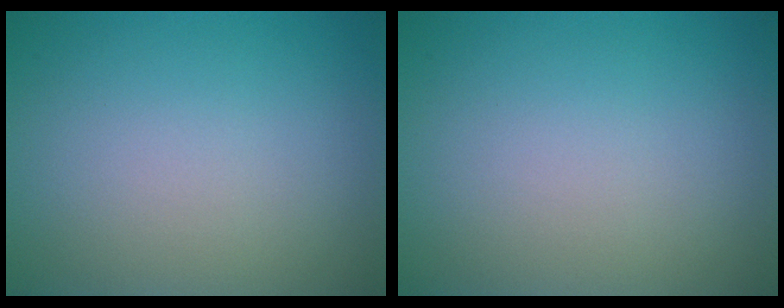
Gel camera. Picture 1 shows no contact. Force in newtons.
{"total": 0.0}